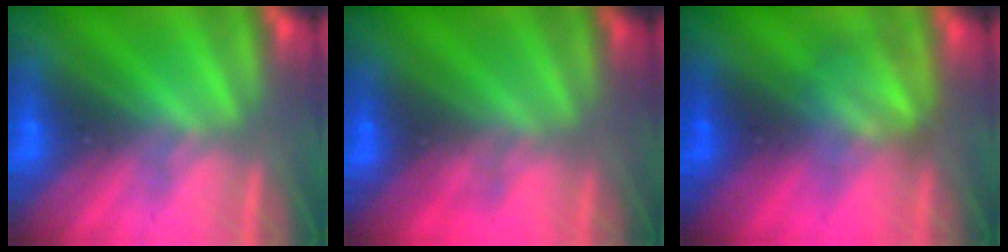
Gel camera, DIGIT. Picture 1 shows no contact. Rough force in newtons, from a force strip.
{"total": 2.1}
{"total": 3.0}